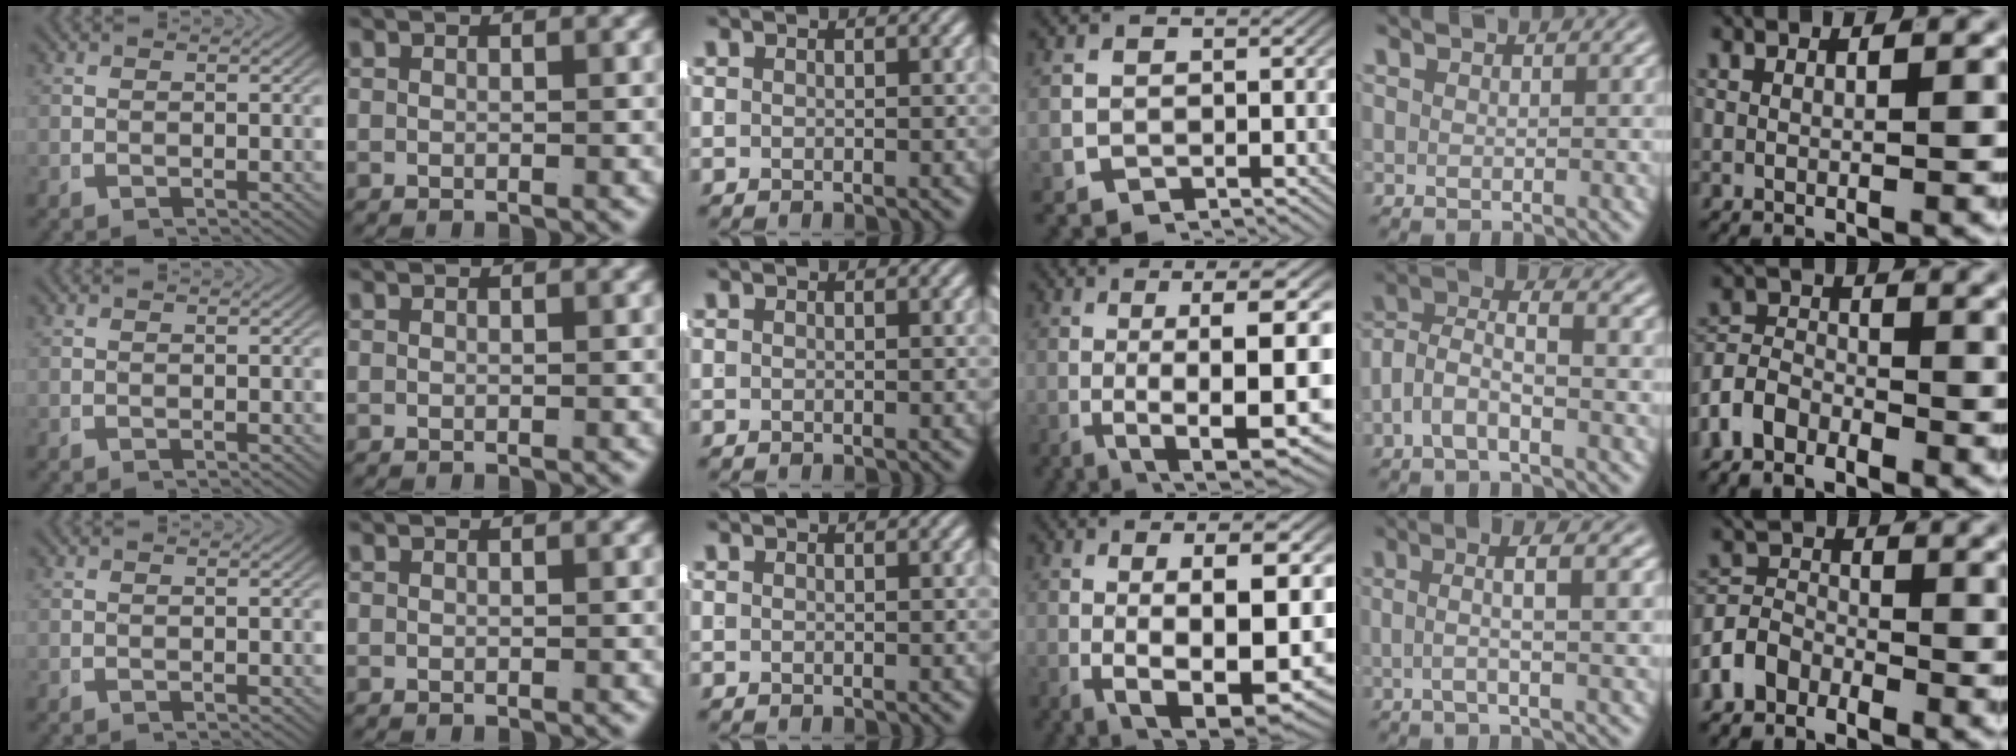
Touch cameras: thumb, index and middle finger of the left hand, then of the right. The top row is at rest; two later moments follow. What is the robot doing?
{"motion": "lift_and_place", "object": "coat"}